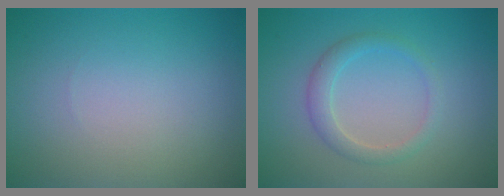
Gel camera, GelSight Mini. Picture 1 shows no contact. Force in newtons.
{"total": 2.2, "press": 2.2, "slide": 0.2}